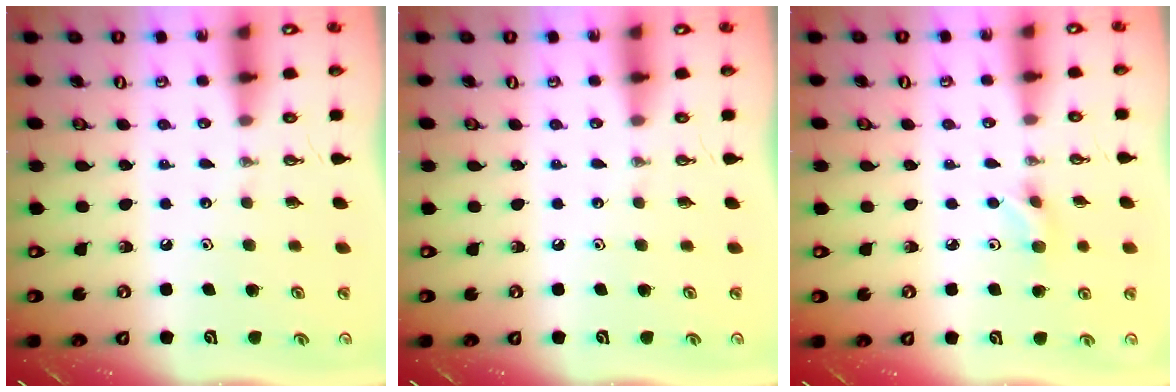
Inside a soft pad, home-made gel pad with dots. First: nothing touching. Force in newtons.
{"total": 0.0}
{"total": 3.9, "press": 3.8, "slide": 0.7}